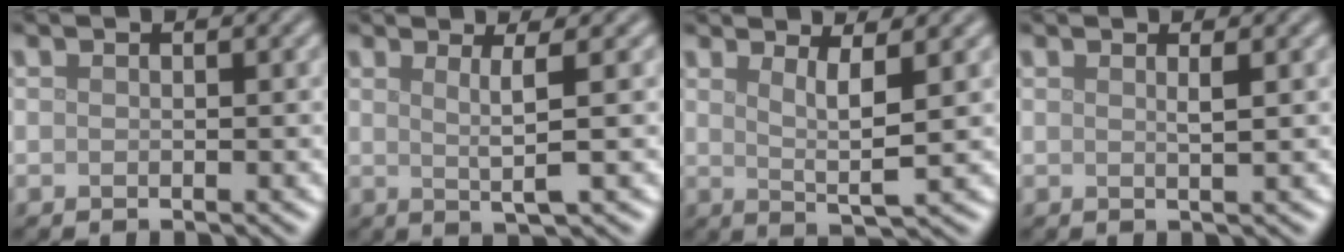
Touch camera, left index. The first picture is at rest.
{"total": 2.7, "force": [0.7, 0.4, 2.6], "torque": [-0.051, -0.003, 0.010]}
{"total": 3.2, "force": [1.1, 0.5, 2.9], "torque": [-0.051, -0.009, 0.022]}
{"total": 1.0, "force": [0.5, 0.3, 0.9], "torque": [-0.008, 0.000, 0.004]}